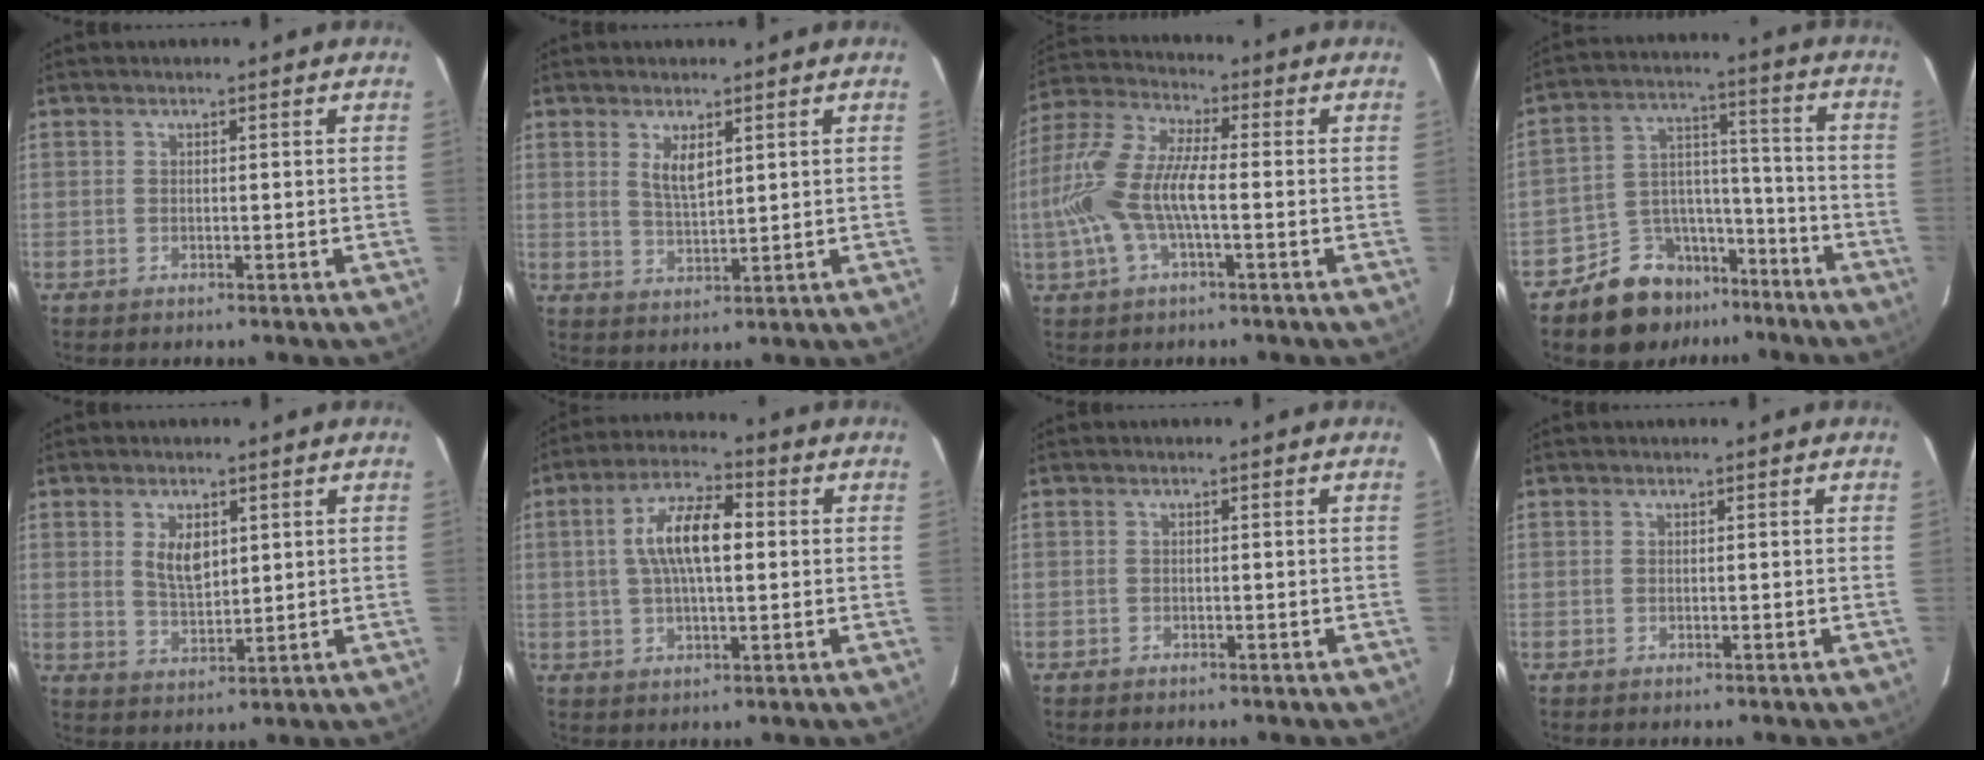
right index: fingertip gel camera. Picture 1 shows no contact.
{"total": 4.2, "force": [1.9, 1.6, 3.4], "torque": [-0.061, -0.004, 0.039]}
{"total": 13.2, "force": [-2.3, 4.0, 12.4], "torque": [-0.263, 0.003, -0.047]}
{"total": 12.1, "force": [-9.0, 7.5, 3.0], "torque": [-0.063, 0.061, -0.133]}
{"total": 5.6, "force": [1.9, 3.0, 4.3], "torque": [-0.075, 0.000, 0.040]}
{"total": 10.2, "force": [1.2, 3.9, 9.4], "torque": [-0.173, 0.020, 0.019]}
{"total": 0.9, "force": [-0.7, 0.6, 0.0], "torque": [-0.003, 0.002, -0.010]}
{"total": 0.0}